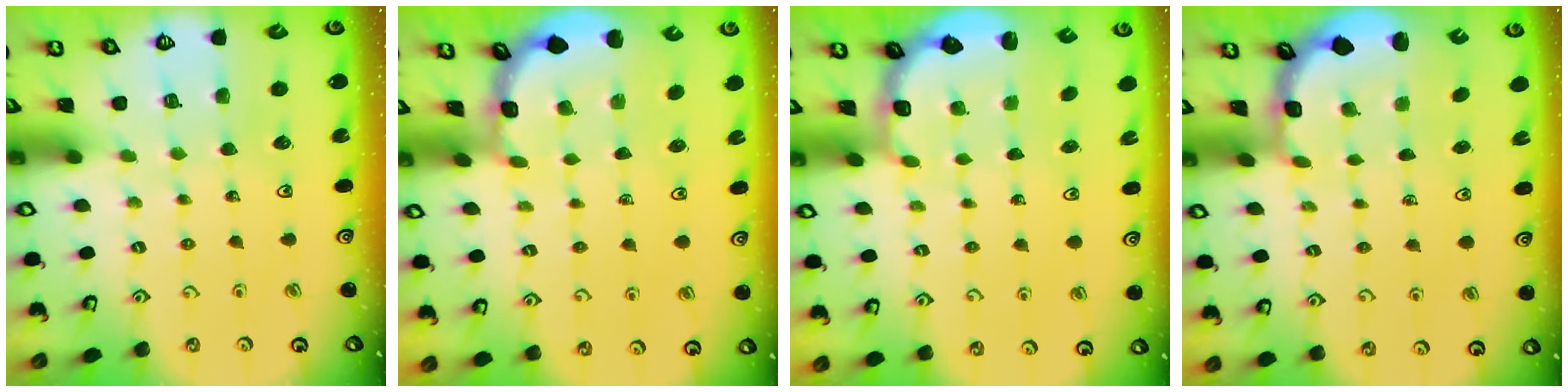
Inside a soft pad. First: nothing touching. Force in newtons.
{"total": 1.9, "press": 1.9, "slide": 0.1}
{"total": 2.7, "press": 2.3, "slide": 1.5}
{"total": 2.9, "press": 1.9, "slide": 2.2}